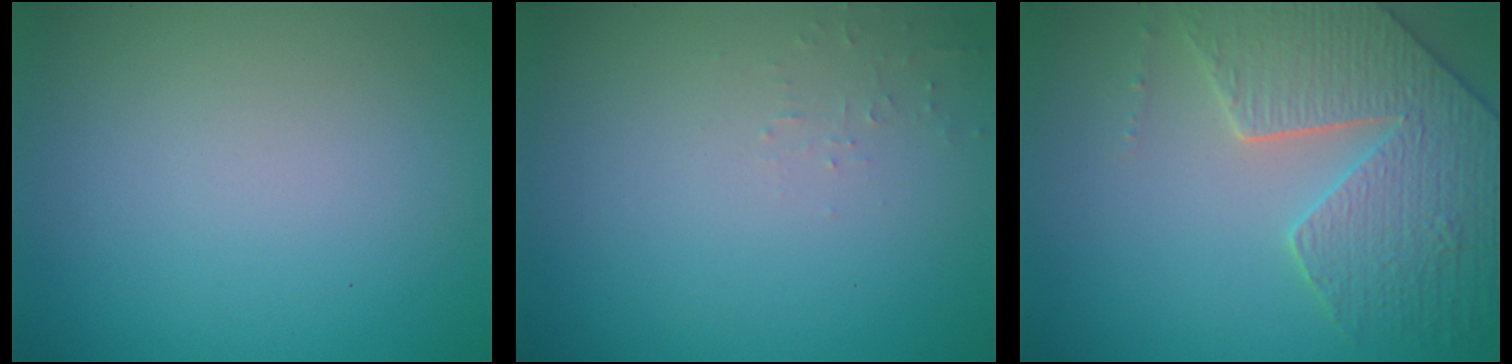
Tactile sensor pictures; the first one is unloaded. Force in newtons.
{"total": 0.8, "press": 0.7, "slide": 0.1}
{"total": 5.6, "press": 5.2, "slide": 2.2}